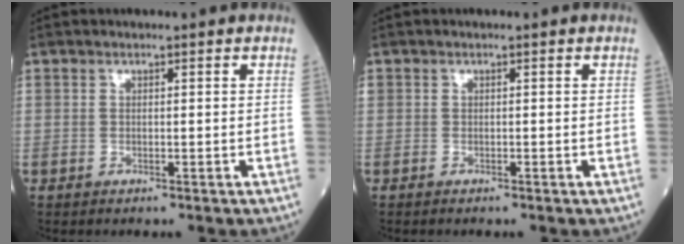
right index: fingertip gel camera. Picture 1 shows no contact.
{"total": 0.6, "force": [-0.4, 0.4, 0.2], "torque": [-0.007, 0.000, -0.012]}